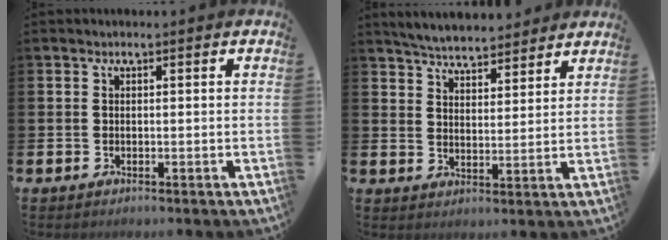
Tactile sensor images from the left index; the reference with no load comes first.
{"total": 5.3, "force": [5.2, 0.6, 0.7], "torque": [-0.028, -0.030, 0.092]}